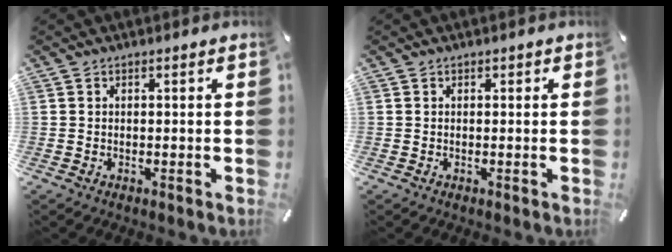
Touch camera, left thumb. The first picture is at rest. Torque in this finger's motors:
{"motor_torque": [-0.32, -0.40, -0.06, 0.10, 0.01]}